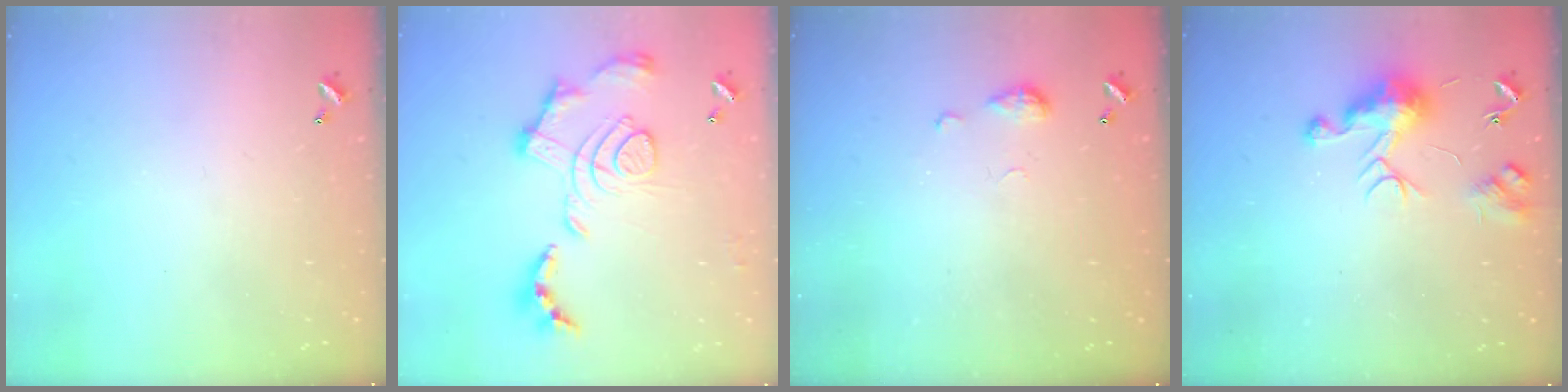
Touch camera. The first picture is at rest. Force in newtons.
{"total": 2.1, "press": 1.4, "slide": 1.5}
{"total": 4.9, "press": 4.8, "slide": 0.7}
{"total": 9.0, "press": 9.0, "slide": 0.5}